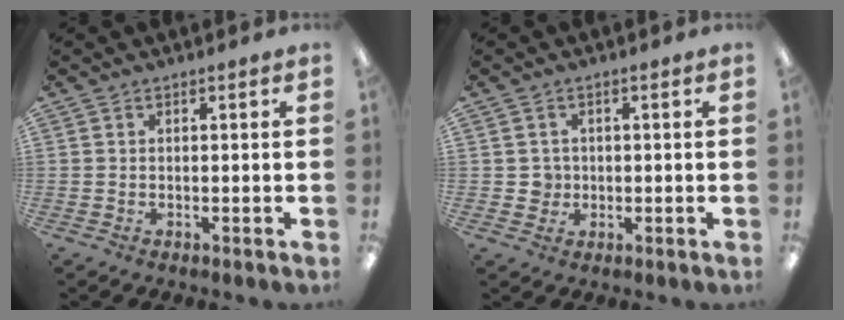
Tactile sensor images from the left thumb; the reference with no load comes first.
{"total": 2.8, "force": [0.1, 2.8, 0.4], "torque": [-0.004, 0.001, -0.003]}